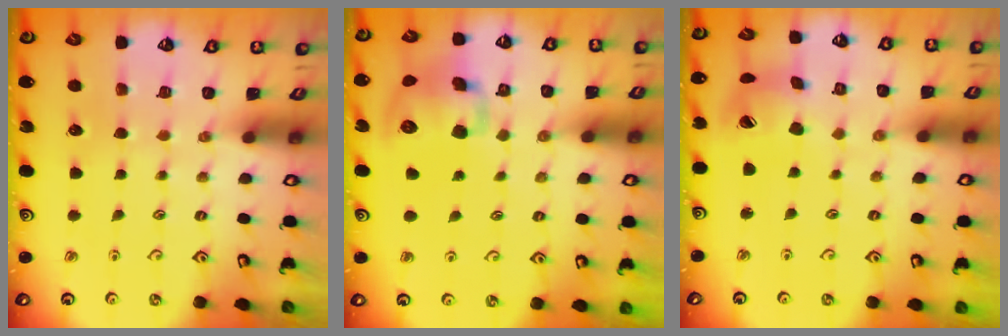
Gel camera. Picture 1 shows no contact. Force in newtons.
{"total": 12.9, "press": 12.7, "slide": 2.1}
{"total": 10.1, "press": 10.0, "slide": 1.2}